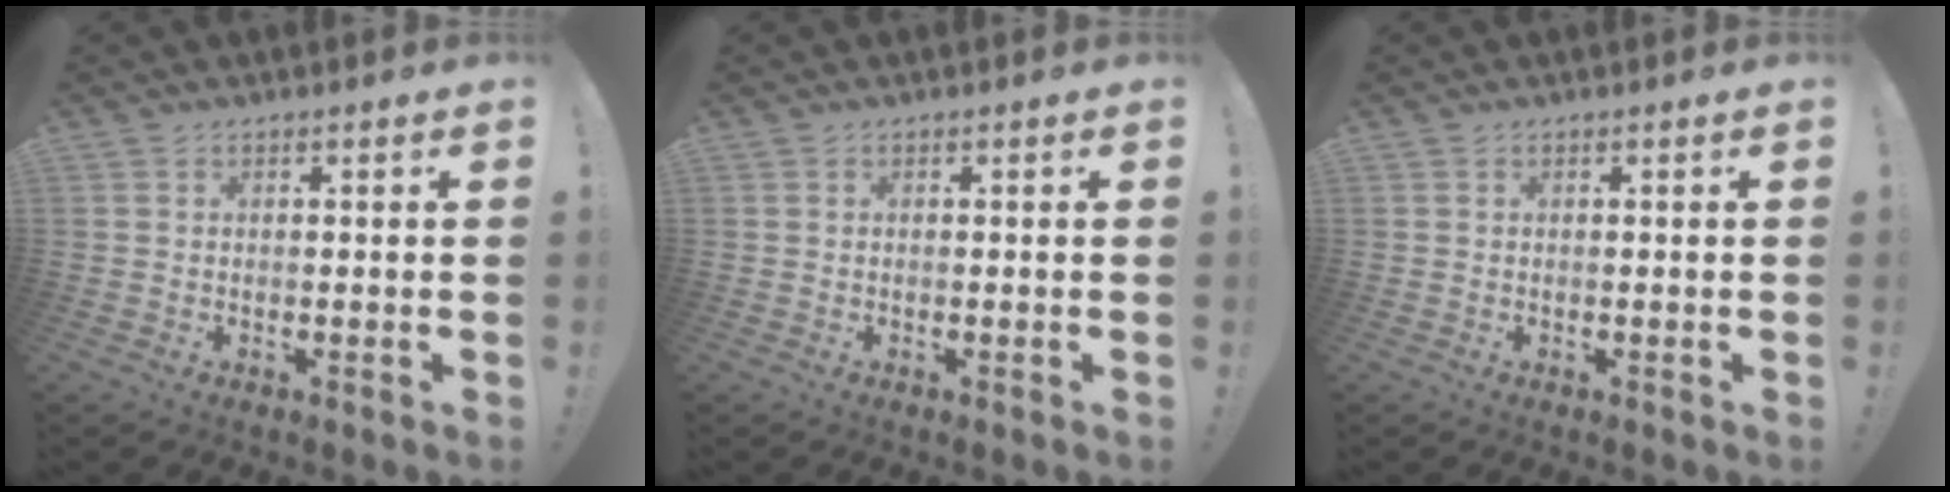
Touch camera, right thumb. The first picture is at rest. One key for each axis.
{"total": 0.0}
{"total": 0.0}